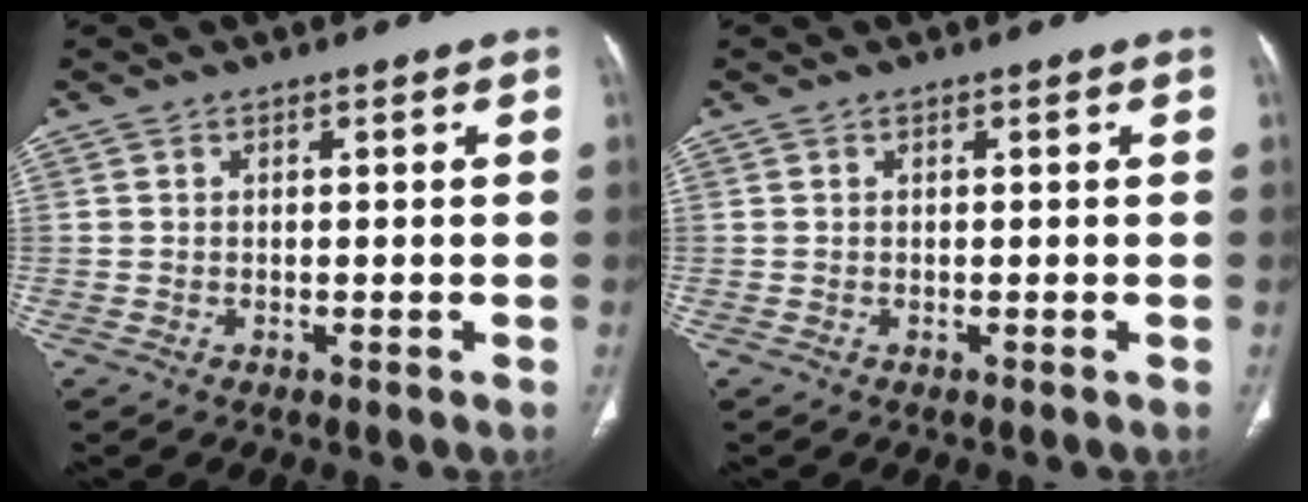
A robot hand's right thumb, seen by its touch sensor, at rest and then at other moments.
{"total": 0.0}